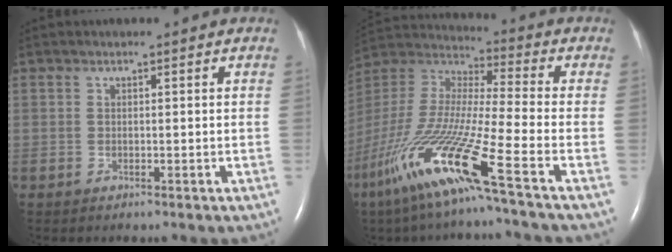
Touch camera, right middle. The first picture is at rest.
{"total": 20.2, "force": [-11.3, -0.3, 16.8], "torque": [-0.388, -0.063, -0.224]}